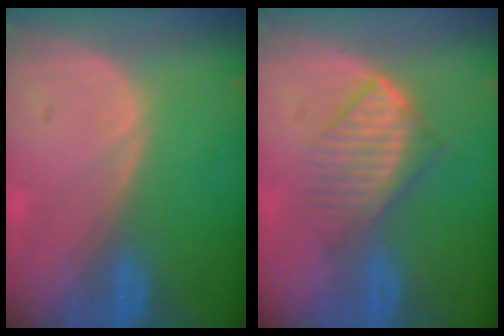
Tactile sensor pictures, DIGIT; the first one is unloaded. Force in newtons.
{"total": 5.9, "press": 5.6, "slide": 1.7}